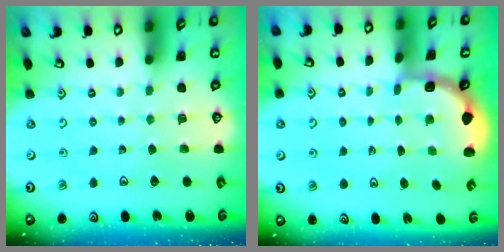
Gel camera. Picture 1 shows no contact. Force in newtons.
{"total": 1.8, "press": 1.4, "slide": 1.1}